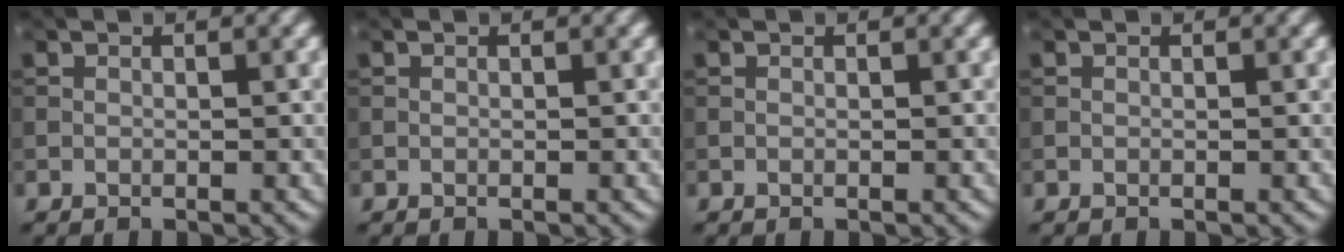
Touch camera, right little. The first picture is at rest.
{"total": 0.0}
{"total": 0.0}
{"total": 0.0}